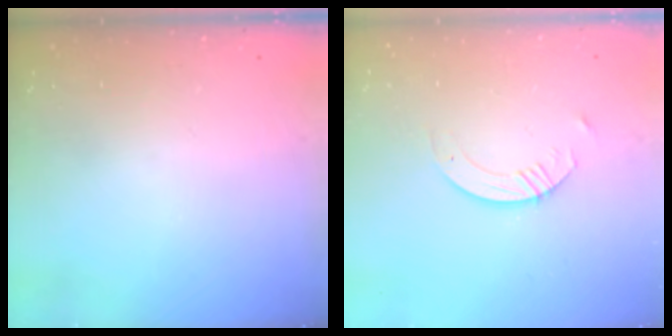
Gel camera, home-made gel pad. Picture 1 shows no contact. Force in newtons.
{"total": 3.5, "press": 3.5, "slide": 0.4}